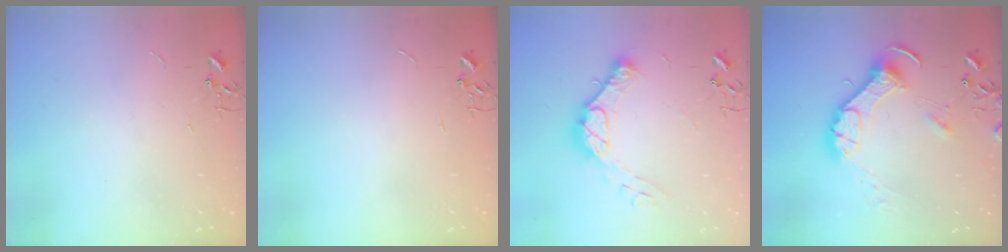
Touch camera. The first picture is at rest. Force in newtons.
{"total": 0.0}
{"total": 14.4, "press": 14.4, "slide": 1.1}
{"total": 12.3, "press": 12.1, "slide": 1.6}